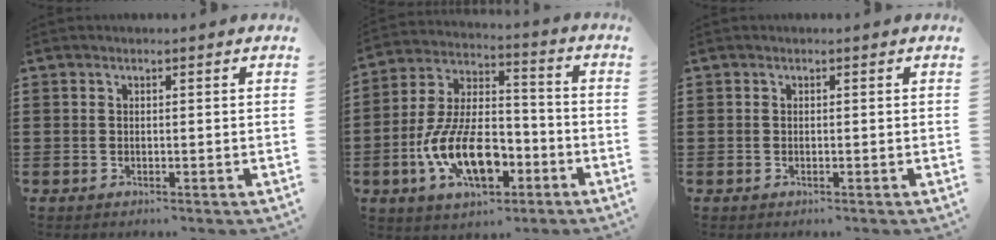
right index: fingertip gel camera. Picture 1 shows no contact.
{"total": 12.7, "force": [-4.8, 6.4, 9.9], "torque": [-0.214, 0.004, -0.087]}
{"total": 0.0}